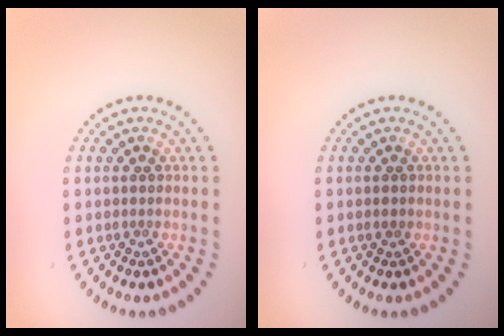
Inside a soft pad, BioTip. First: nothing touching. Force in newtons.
{"total": 0.8, "press": 0.8, "slide": 0.1}